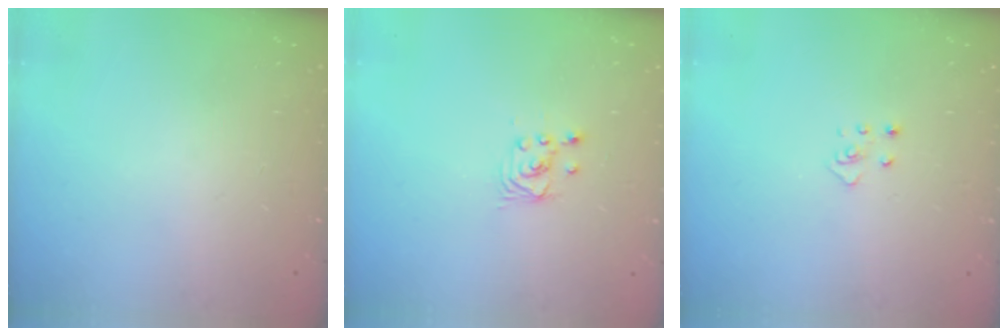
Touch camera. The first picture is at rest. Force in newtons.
{"total": 2.2, "press": 2.2, "slide": 0.2}
{"total": 3.3, "press": 3.3, "slide": 0.3}